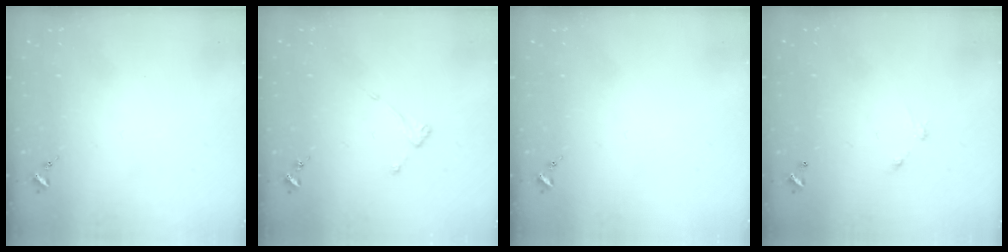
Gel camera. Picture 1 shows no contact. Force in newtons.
{"total": 3.8, "press": 3.7, "slide": 0.2}
{"total": 0.0}
{"total": 4.5, "press": 4.5, "slide": 0.3}